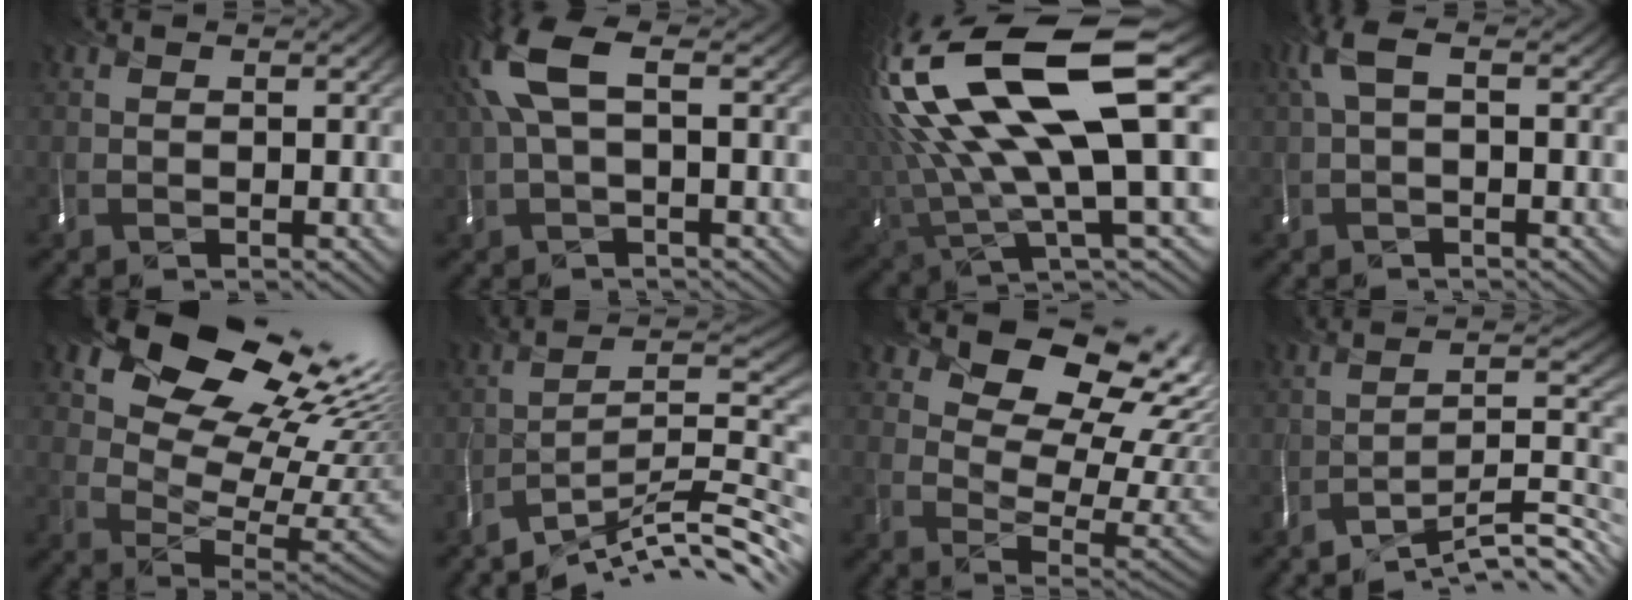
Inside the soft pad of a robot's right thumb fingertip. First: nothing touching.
{"total": 6.1, "force": [1.6, 2.2, 5.4], "torque": [-0.139, 0.013, 0.026]}
{"total": 17.9, "force": [4.7, 5.6, 16.4], "torque": [-0.331, -0.012, 0.094]}
{"total": 2.2, "force": [0.3, 0.4, 2.1], "torque": [-0.055, 0.004, 0.003]}
{"total": 14.8, "force": [6.8, 8.7, 9.9], "torque": [-0.136, 0.023, 0.113]}
{"total": 10.9, "force": [-8.5, 1.1, 6.8], "torque": [-0.090, 0.012, -0.153]}
{"total": 13.0, "force": [7.4, 7.4, 7.7], "torque": [-0.123, 0.013, 0.108]}
{"total": 9.4, "force": [-8.0, 0.4, 5.0], "torque": [-0.061, 0.008, -0.141]}